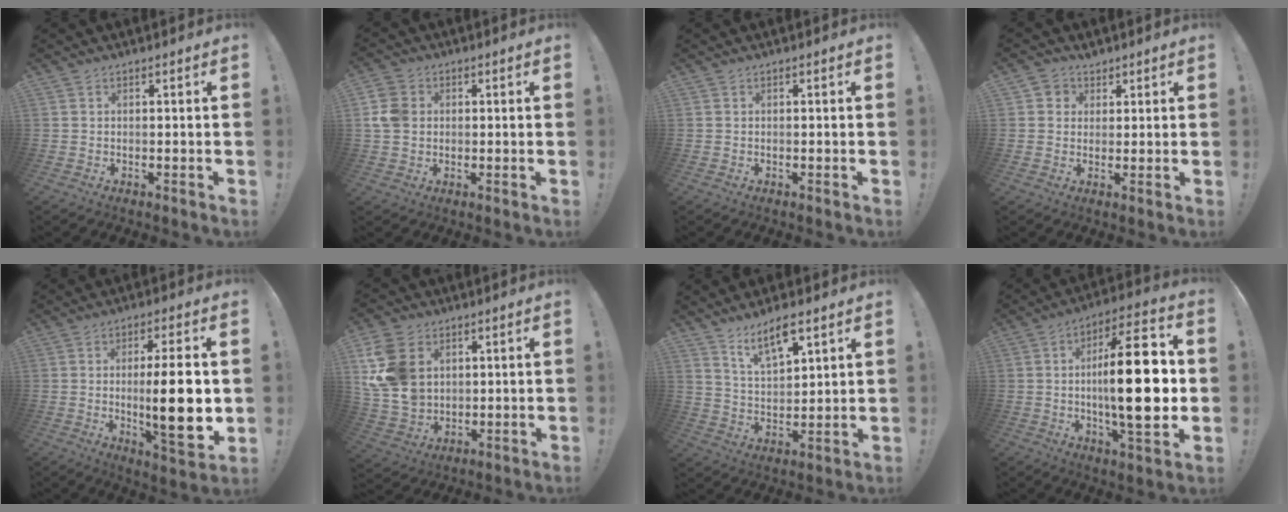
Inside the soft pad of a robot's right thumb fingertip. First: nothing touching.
{"total": 7.4, "force": [0.7, 6.2, 4.0], "torque": [-0.081, 0.007, 0.014]}
{"total": 0.0}
{"total": 4.1, "force": [2.0, 3.5, 0.4], "torque": [-0.005, -0.004, 0.037]}
{"total": 15.7, "force": [0.0, 2.7, 15.4], "torque": [-0.249, -0.017, -0.006]}
{"total": 16.2, "force": [4.9, 12.2, 9.5], "torque": [-0.192, -0.021, 0.096]}
{"total": 9.3, "force": [7.0, 2.9, 5.4], "torque": [-0.090, -0.042, 0.125]}
{"total": 23.2, "force": [-0.3, 7.1, 22.1], "torque": [-0.354, -0.003, -0.012]}